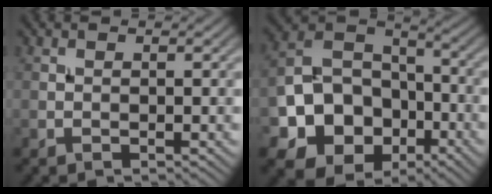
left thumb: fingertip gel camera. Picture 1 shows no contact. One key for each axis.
{"total": 13.0, "fx": -5.3, "fy": 9.9, "fz": 6.5, "tx": -0.152, "ty": -0.036, "tz": -0.102}